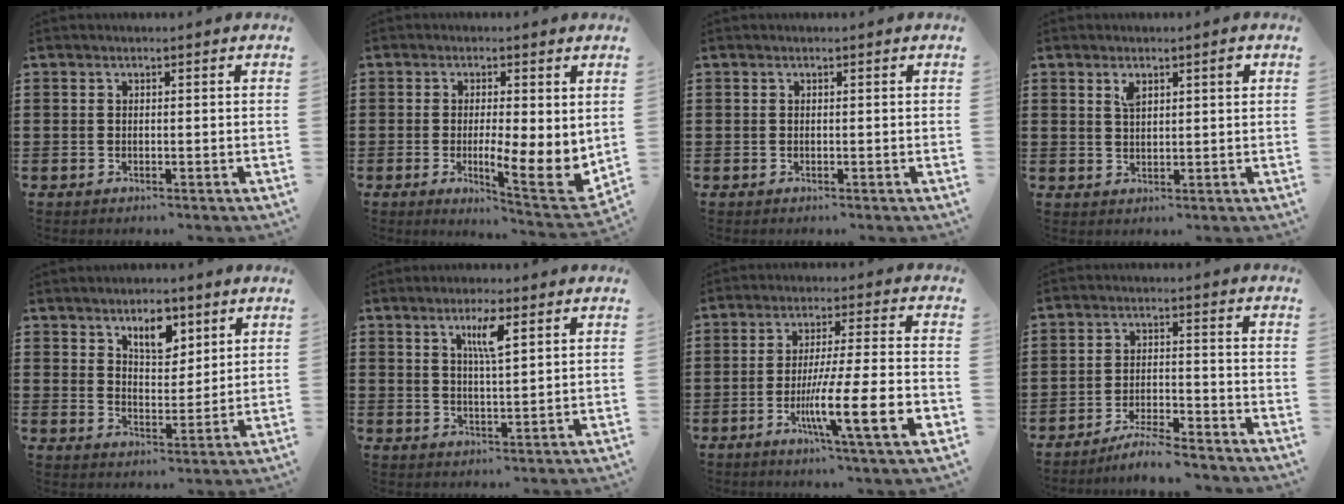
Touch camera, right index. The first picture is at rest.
{"total": 6.5, "force": [-0.5, 1.9, 6.2], "torque": [-0.086, -0.021, -0.006]}
{"total": 0.0}
{"total": 2.7, "force": [1.4, 0.8, 2.2], "torque": [-0.038, 0.001, 0.020]}
{"total": 6.1, "force": [3.9, 3.1, 3.6], "torque": [-0.058, -0.001, 0.066]}
{"total": 4.8, "force": [2.4, 0.8, 4.0], "torque": [-0.079, 0.004, 0.037]}
{"total": 13.3, "force": [-4.8, 1.2, 12.4], "torque": [-0.227, -0.011, -0.084]}
{"total": 5.1, "force": [-4.8, 0.1, 1.6], "torque": [-0.035, -0.001, -0.097]}